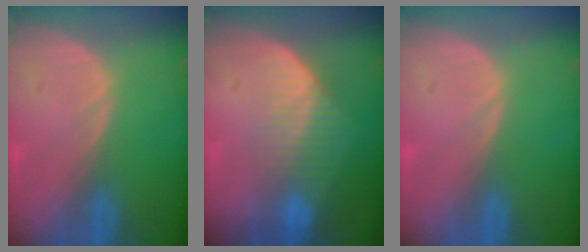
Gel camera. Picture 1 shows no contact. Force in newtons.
{"total": 7.2, "press": 6.1, "slide": 3.8}
{"total": 0.0}